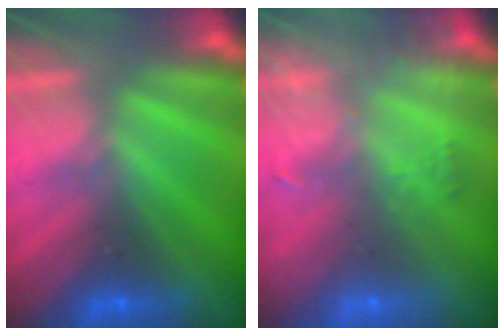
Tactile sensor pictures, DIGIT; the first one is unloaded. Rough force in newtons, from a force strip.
{"total": 9.6}